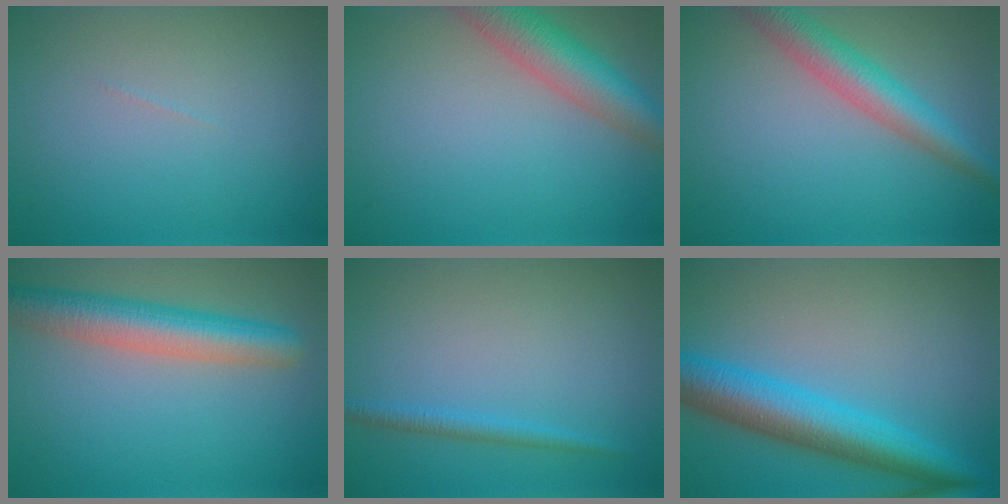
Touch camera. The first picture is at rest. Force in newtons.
{"total": 6.0, "press": 6.0, "slide": 0.4}
{"total": 4.9, "press": 4.9, "slide": 0.1}
{"total": 6.3, "press": 6.3, "slide": 0.3}
{"total": 1.5, "press": 1.5, "slide": 0.1}
{"total": 7.5, "press": 7.5, "slide": 0.2}